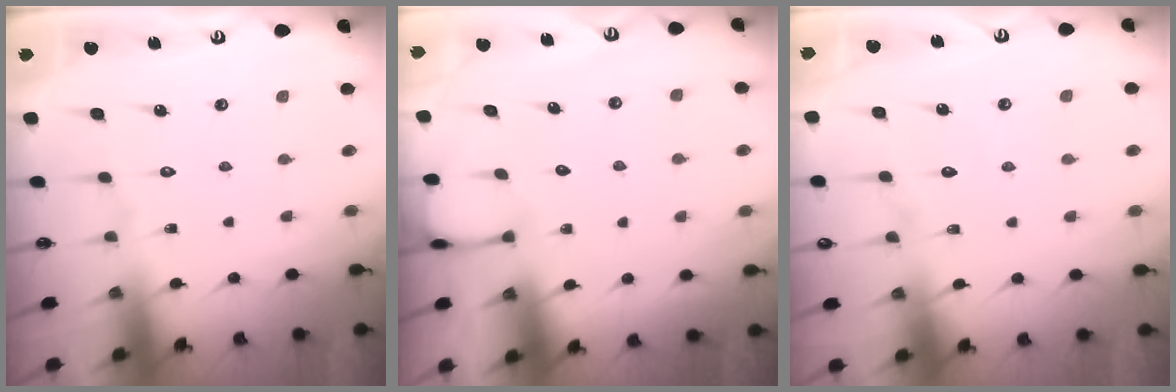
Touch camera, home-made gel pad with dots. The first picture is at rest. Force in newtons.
{"total": 1.9, "press": 1.9, "slide": 0.2}
{"total": 3.8, "press": 3.8, "slide": 0.4}